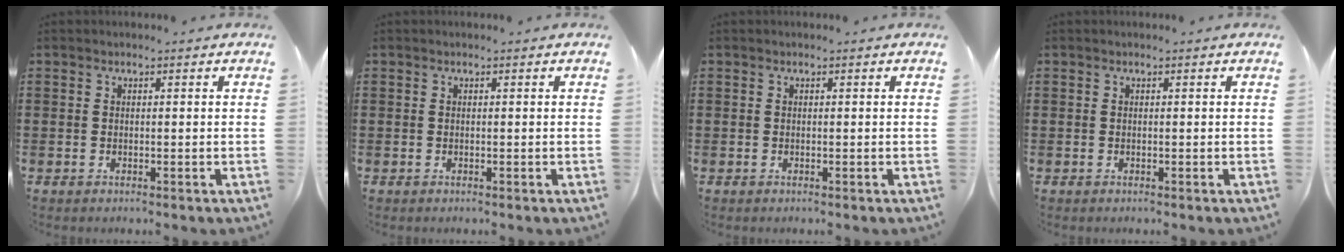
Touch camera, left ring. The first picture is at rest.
{"total": 0.0}
{"total": 0.0}
{"total": 0.0}